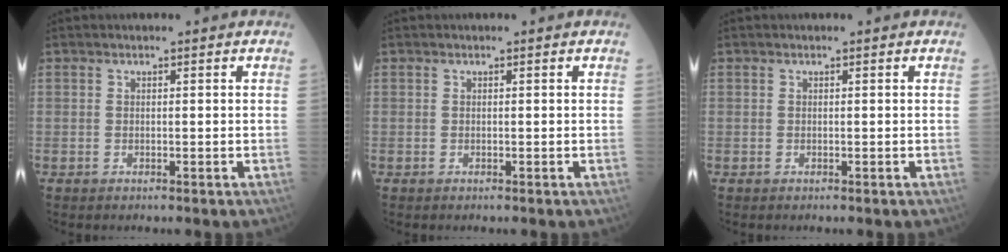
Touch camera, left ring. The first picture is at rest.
{"total": 0.0}
{"total": 0.0}